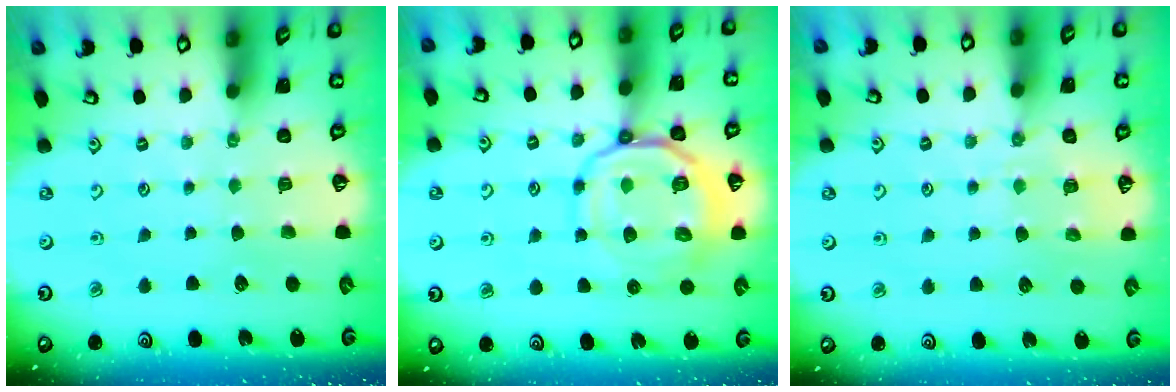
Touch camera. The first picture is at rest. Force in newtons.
{"total": 14.0, "press": 13.9, "slide": 1.6}
{"total": 6.3, "press": 6.3, "slide": 0.8}